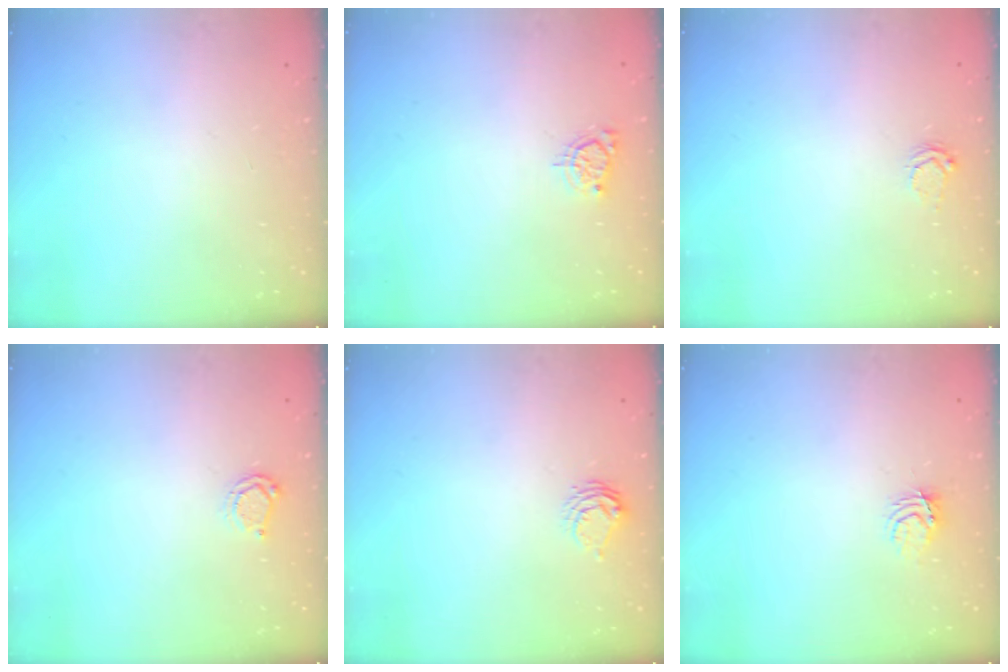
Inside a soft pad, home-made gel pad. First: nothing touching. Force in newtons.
{"total": 3.8, "press": 3.8, "slide": 0.5}
{"total": 2.6, "press": 2.6, "slide": 0.3}
{"total": 4.7, "press": 4.6, "slide": 0.6}
{"total": 8.2, "press": 8.1, "slide": 0.4}
{"total": 3.9, "press": 3.9, "slide": 0.4}